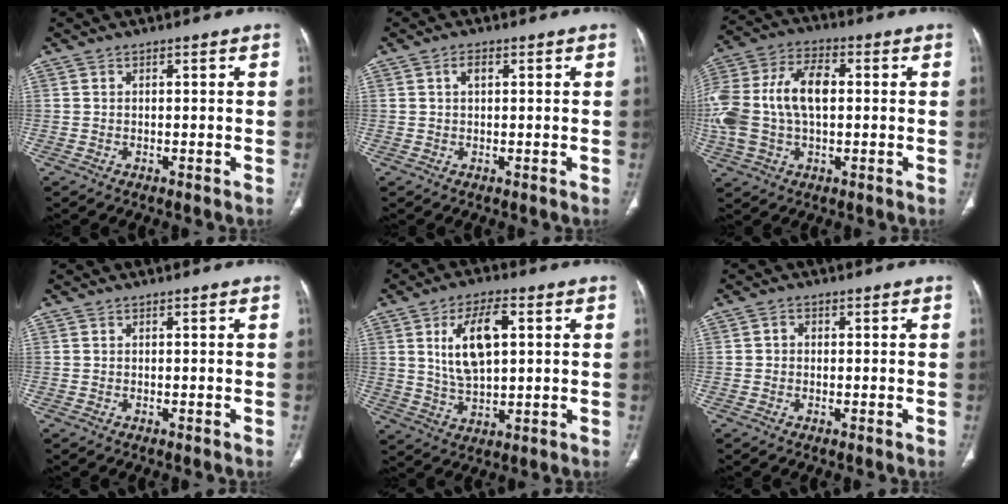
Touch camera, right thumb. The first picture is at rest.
{"total": 2.0, "force": [0.7, 1.1, 1.6], "torque": [-0.030, 0.006, 0.013]}
{"total": 18.6, "force": [0.9, 11.1, 14.9], "torque": [-0.339, 0.025, 0.015]}
{"total": 0.0}
{"total": 11.5, "force": [2.9, 5.3, 9.8], "torque": [-0.173, -0.003, 0.057]}
{"total": 1.3, "force": [0.0, 1.2, 0.6], "torque": [-0.004, 0.006, 0.000]}